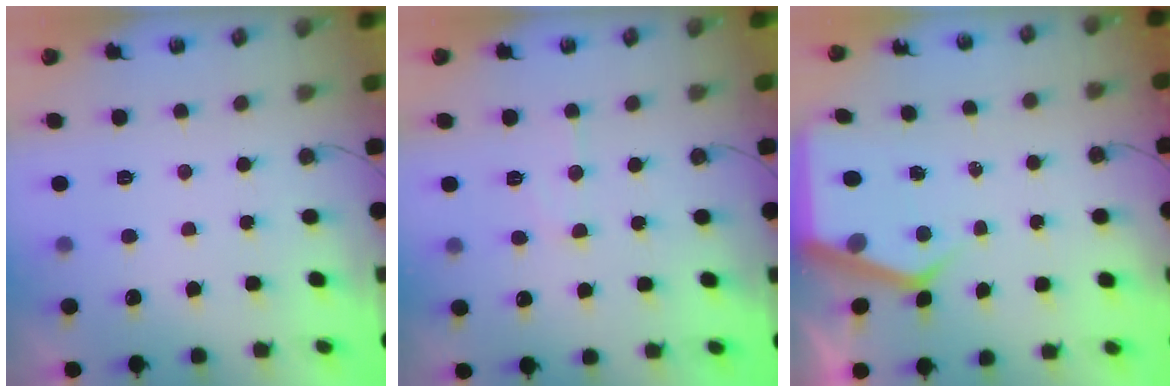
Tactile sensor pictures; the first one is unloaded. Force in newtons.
{"total": 6.8, "press": 6.8, "slide": 0.5}
{"total": 5.5, "press": 5.5, "slide": 0.4}